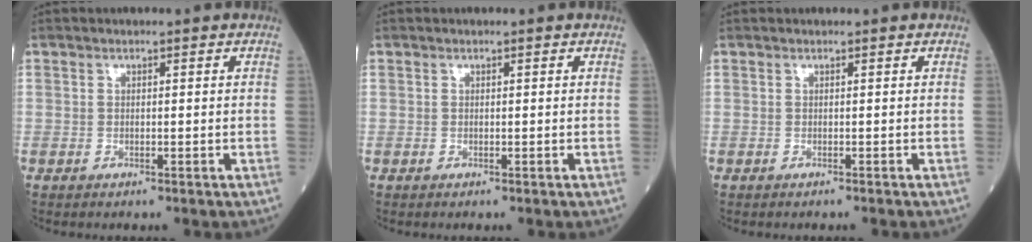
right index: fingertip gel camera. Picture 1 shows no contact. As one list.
[{"total": 0.0}, {"total": 0.9, "force": [-0.7, 0.0, 0.5], "torque": [-0.004, 0.001, -0.006]}]